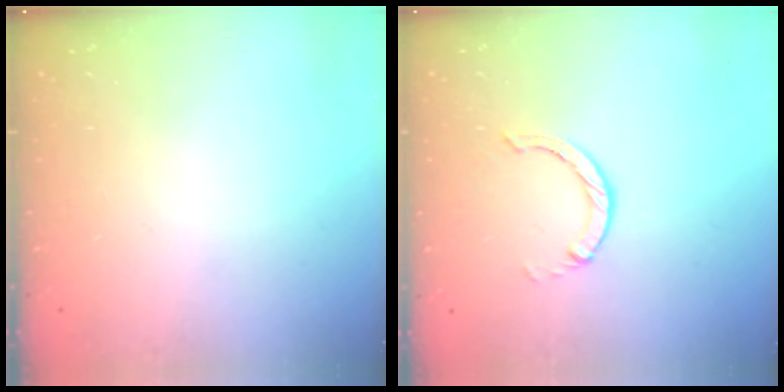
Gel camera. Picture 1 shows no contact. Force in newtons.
{"total": 1.0, "press": 0.9, "slide": 0.3}